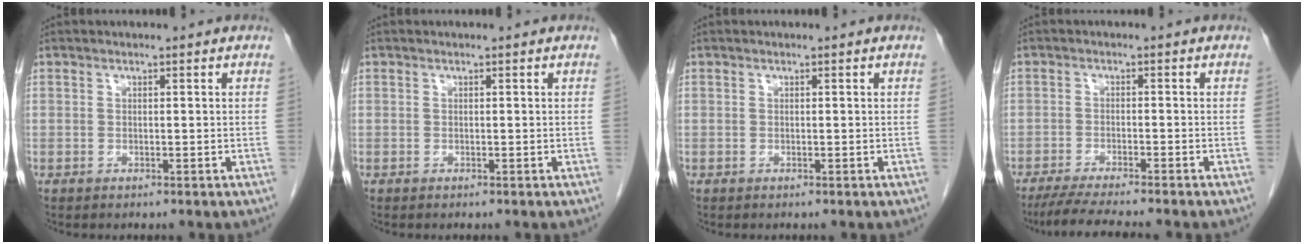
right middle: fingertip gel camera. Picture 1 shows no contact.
{"total": 0.0}
{"total": 0.0}
{"total": 7.8, "force": [-6.8, -0.6, 3.8], "torque": [-0.058, -0.024, -0.111]}